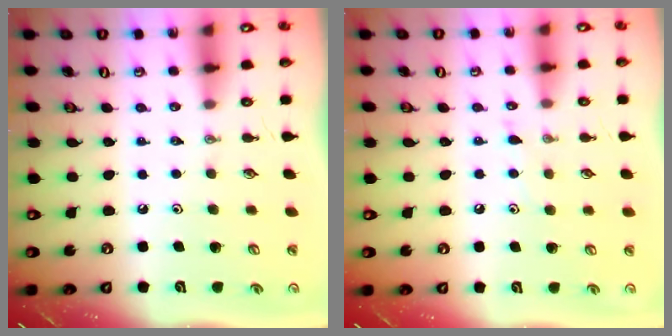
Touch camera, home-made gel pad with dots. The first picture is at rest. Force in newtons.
{"total": 6.1, "press": 6.1, "slide": 0.5}